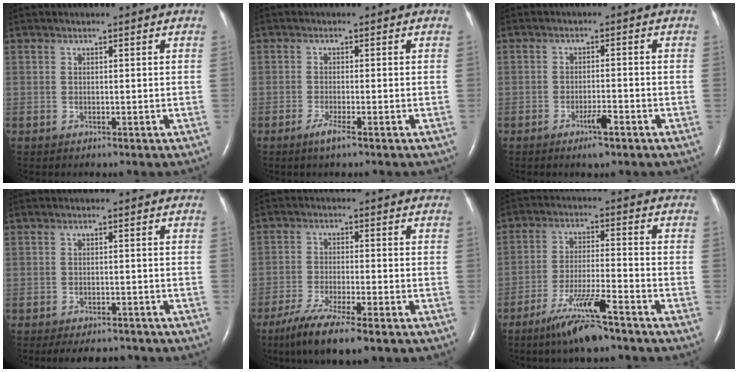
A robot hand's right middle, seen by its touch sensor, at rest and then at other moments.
{"total": 2.2, "force": [-1.3, -0.1, 1.7], "torque": [-0.041, -0.006, -0.027]}
{"total": 3.2, "force": [-2.0, 0.3, 2.4], "torque": [-0.048, -0.004, -0.034]}
{"total": 6.4, "force": [-5.8, 2.0, 1.9], "torque": [-0.026, -0.007, -0.074]}
{"total": 9.4, "force": [-6.5, 0.7, 6.7], "torque": [-0.122, -0.025, -0.107]}
{"total": 9.0, "force": [-6.5, 0.3, 6.3], "torque": [-0.127, -0.024, -0.119]}